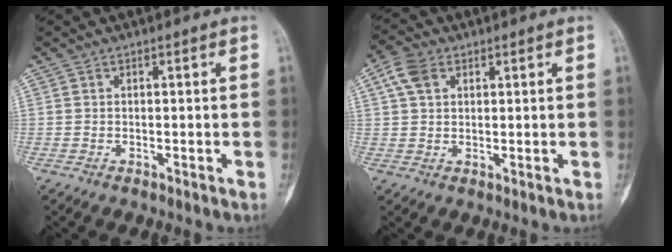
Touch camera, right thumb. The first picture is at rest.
{"total": 4.0, "force": [2.0, 2.1, 2.8], "torque": [-0.058, 0.006, 0.039]}